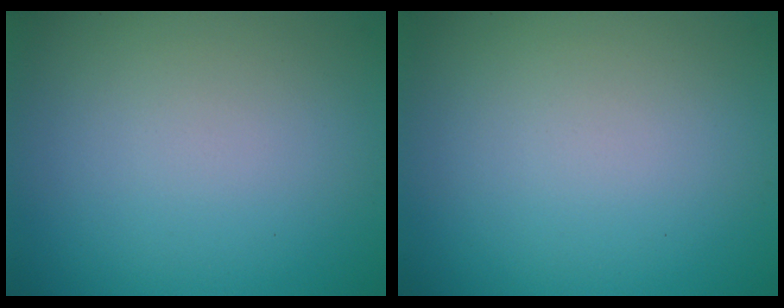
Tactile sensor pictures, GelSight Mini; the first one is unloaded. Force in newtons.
{"total": 0.0}